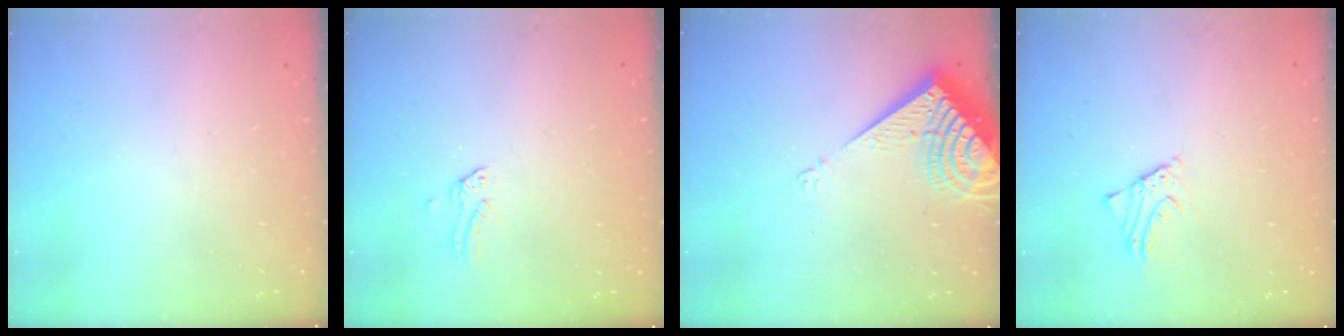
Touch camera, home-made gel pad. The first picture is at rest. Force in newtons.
{"total": 0.0}
{"total": 10.8, "press": 10.7, "slide": 1.4}
{"total": 2.4, "press": 2.4, "slide": 0.1}